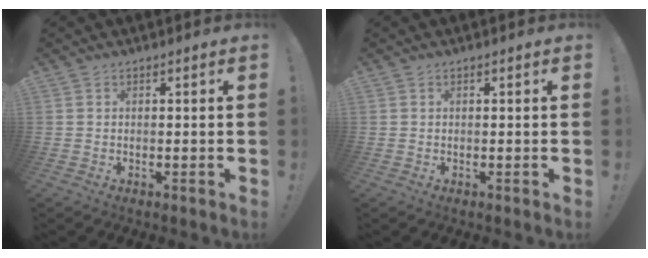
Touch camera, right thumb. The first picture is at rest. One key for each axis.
{"total": 0.0}